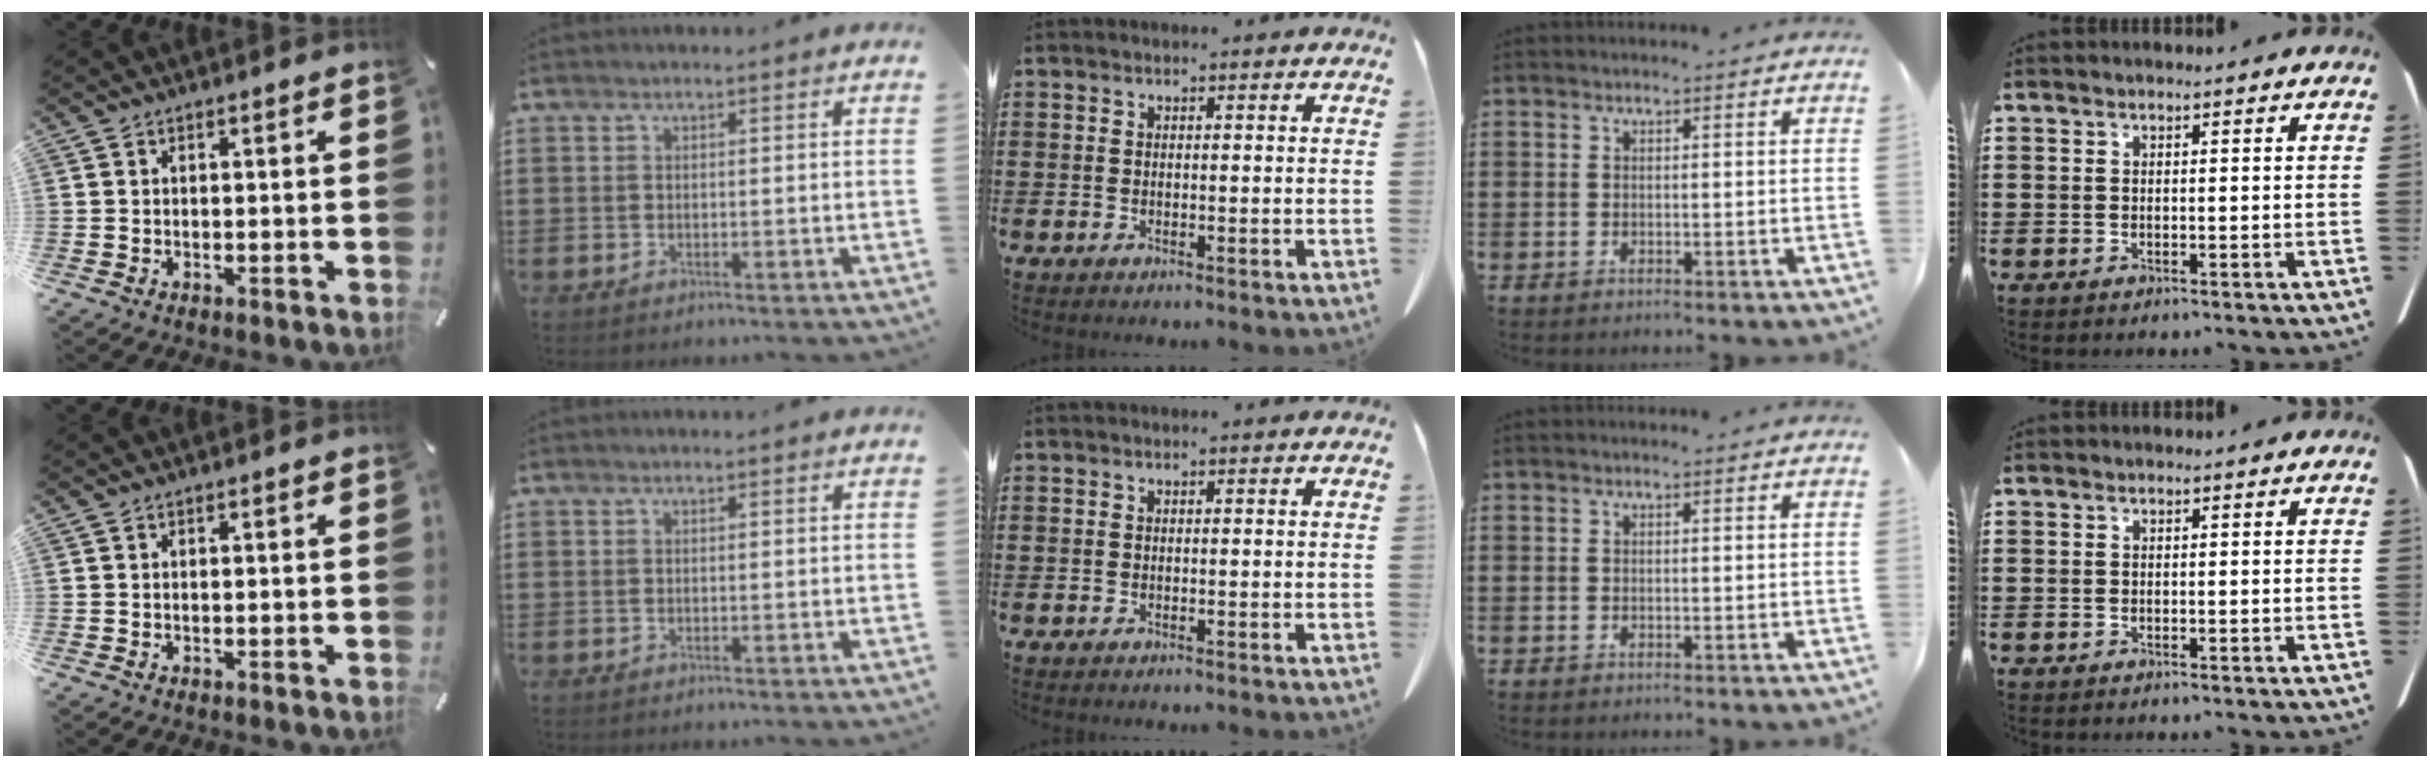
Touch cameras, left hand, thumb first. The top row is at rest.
{}